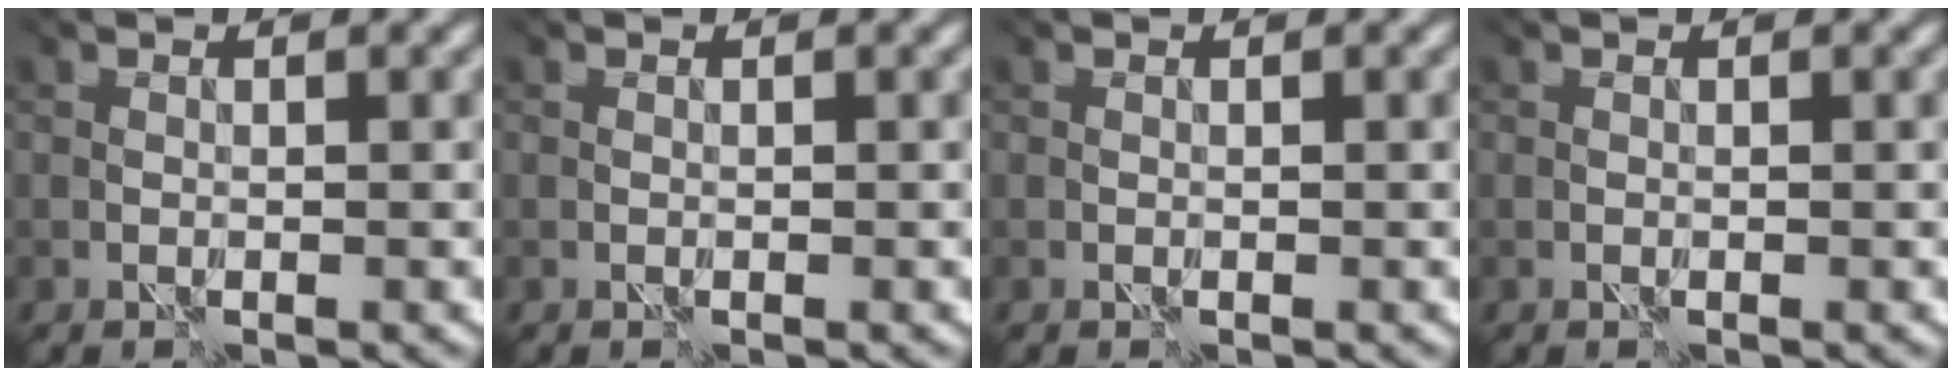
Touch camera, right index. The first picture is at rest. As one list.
[{"total": 0.0}, {"total": 0.0}, {"total": 0.0}]